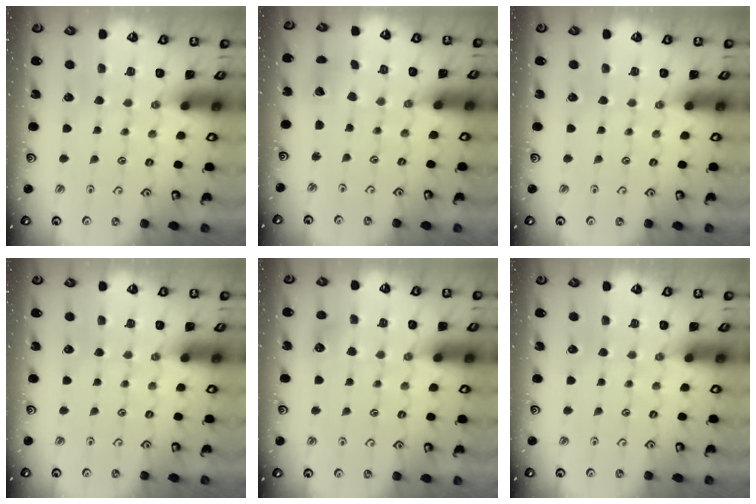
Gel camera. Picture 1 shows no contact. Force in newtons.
{"total": 2.6, "press": 2.6, "slide": 0.3}
{"total": 0.0}
{"total": 0.0}
{"total": 7.3, "press": 7.3, "slide": 0.8}
{"total": 0.0}